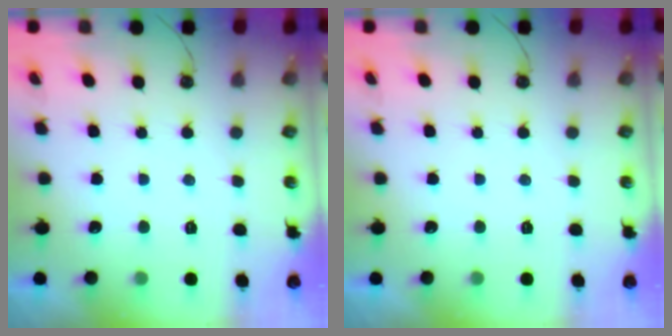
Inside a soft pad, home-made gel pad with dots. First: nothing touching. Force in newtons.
{"total": 0.0}